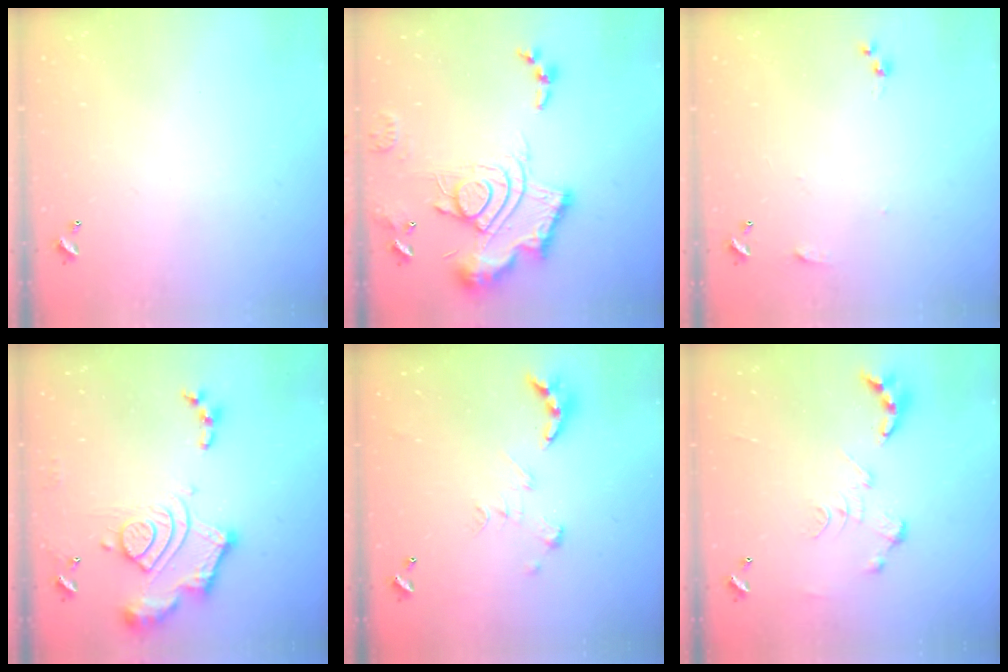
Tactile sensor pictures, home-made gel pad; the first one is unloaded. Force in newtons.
{"total": 19.5, "press": 19.4, "slide": 2.0}
{"total": 4.5, "press": 4.5, "slide": 0.5}
{"total": 16.7, "press": 16.6, "slide": 1.5}
{"total": 6.1, "press": 6.1, "slide": 0.9}
{"total": 0.0}